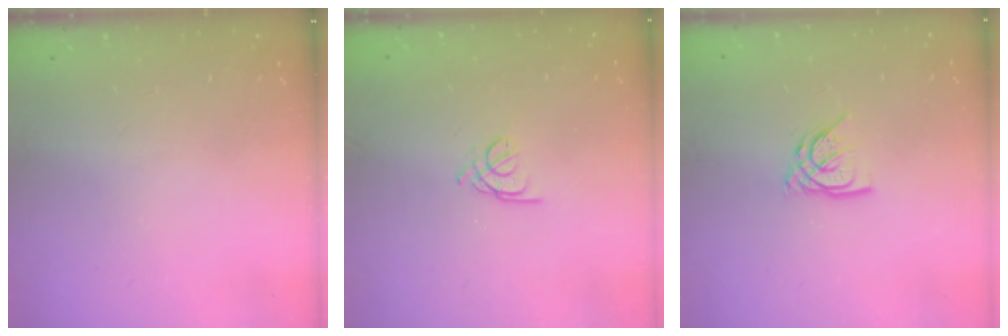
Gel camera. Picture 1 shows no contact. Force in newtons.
{"total": 1.8, "press": 1.7, "slide": 0.5}
{"total": 6.8, "press": 6.8, "slide": 0.5}